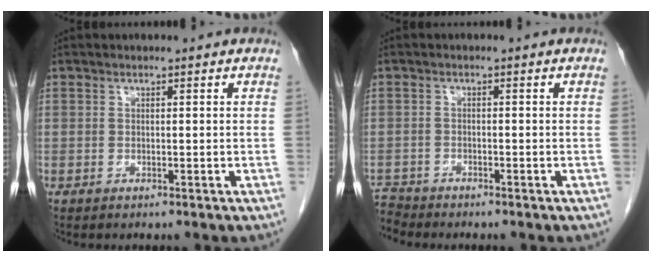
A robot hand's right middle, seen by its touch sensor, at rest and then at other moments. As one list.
[{"total": 2.7, "force": [-2.7, 0.1, -0.6], "torque": [0.014, -0.013, -0.050]}]